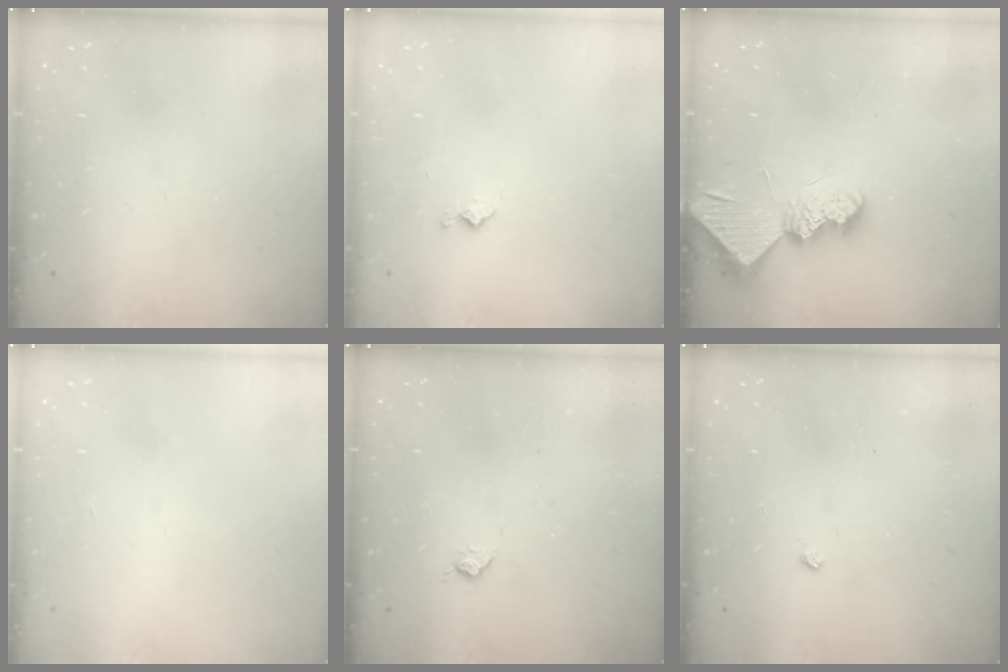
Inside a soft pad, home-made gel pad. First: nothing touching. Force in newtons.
{"total": 3.4, "press": 3.4, "slide": 0.5}
{"total": 9.1, "press": 9.0, "slide": 0.9}
{"total": 0.0}
{"total": 5.3, "press": 5.2, "slide": 0.8}
{"total": 3.3, "press": 3.3, "slide": 0.4}